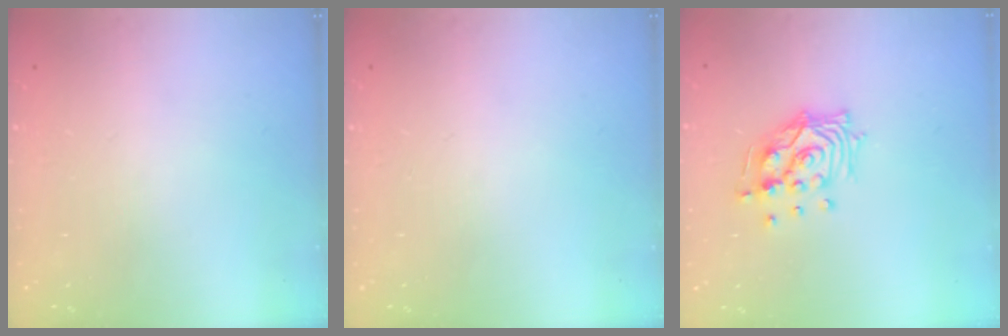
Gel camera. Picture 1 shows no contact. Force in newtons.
{"total": 0.0}
{"total": 12.8, "press": 12.7, "slide": 1.6}